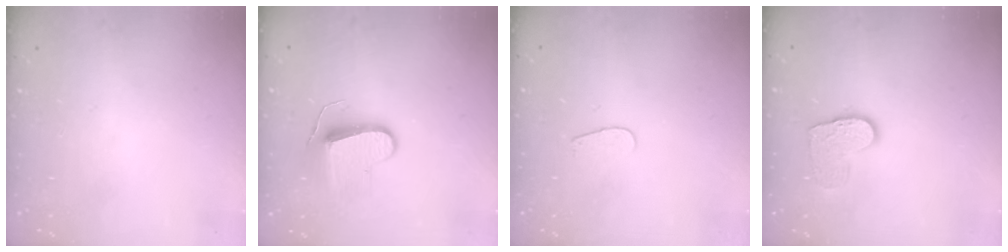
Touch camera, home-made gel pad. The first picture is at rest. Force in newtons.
{"total": 9.0, "press": 9.0, "slide": 0.1}
{"total": 2.6, "press": 2.5, "slide": 0.3}
{"total": 9.1, "press": 9.1, "slide": 0.2}